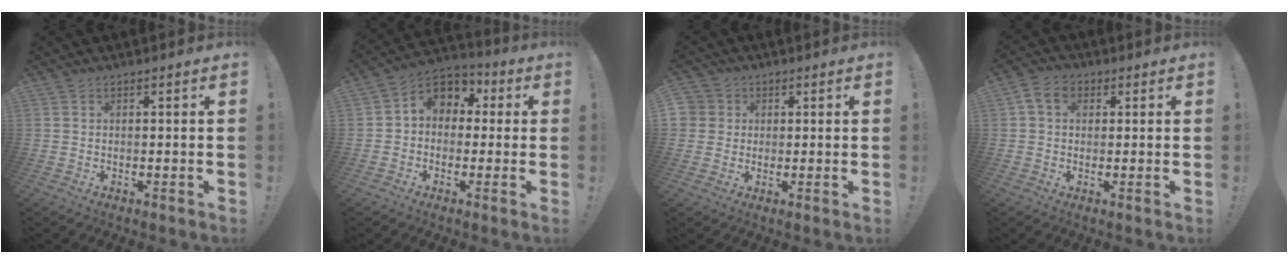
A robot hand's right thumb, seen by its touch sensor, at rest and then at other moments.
{"total": 7.2, "force": [0.5, 6.3, 3.5], "torque": [-0.057, 0.008, 0.017]}
{"total": 4.3, "force": [0.9, 4.1, 0.6], "torque": [-0.006, 0.001, 0.016]}
{"total": 5.8, "force": [1.8, 4.4, 3.4], "torque": [-0.057, 0.006, 0.036]}